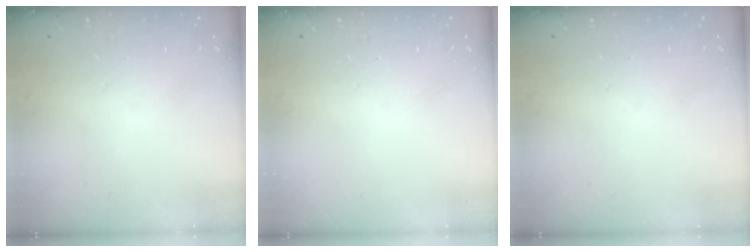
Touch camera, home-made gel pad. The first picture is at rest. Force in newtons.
{"total": 0.0}
{"total": 0.6, "press": 0.0, "slide": 0.6}